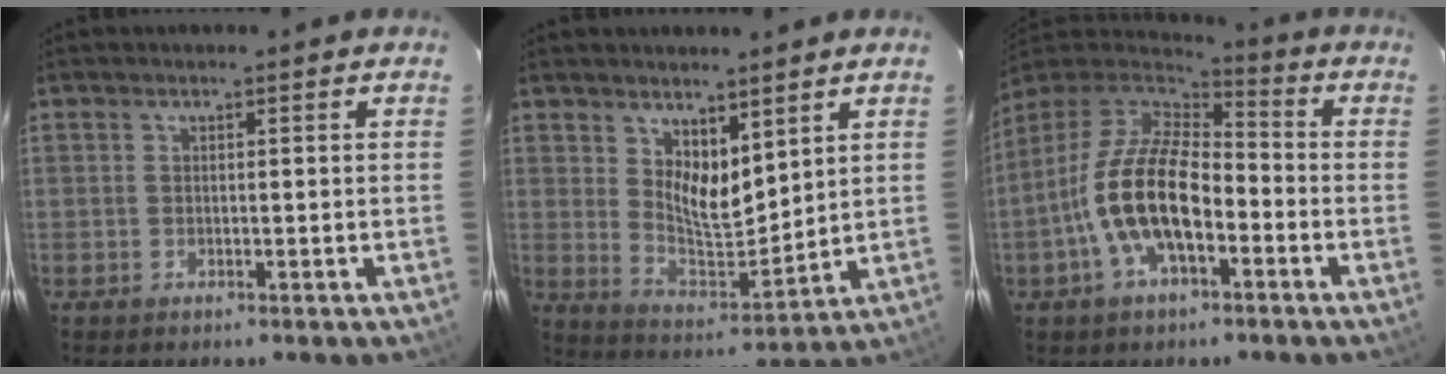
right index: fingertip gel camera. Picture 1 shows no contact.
{"total": 8.7, "force": [4.9, 4.2, 5.9], "torque": [-0.089, -0.010, 0.099]}
{"total": 16.2, "force": [-4.9, 7.5, 13.5], "torque": [-0.274, 0.000, -0.095]}